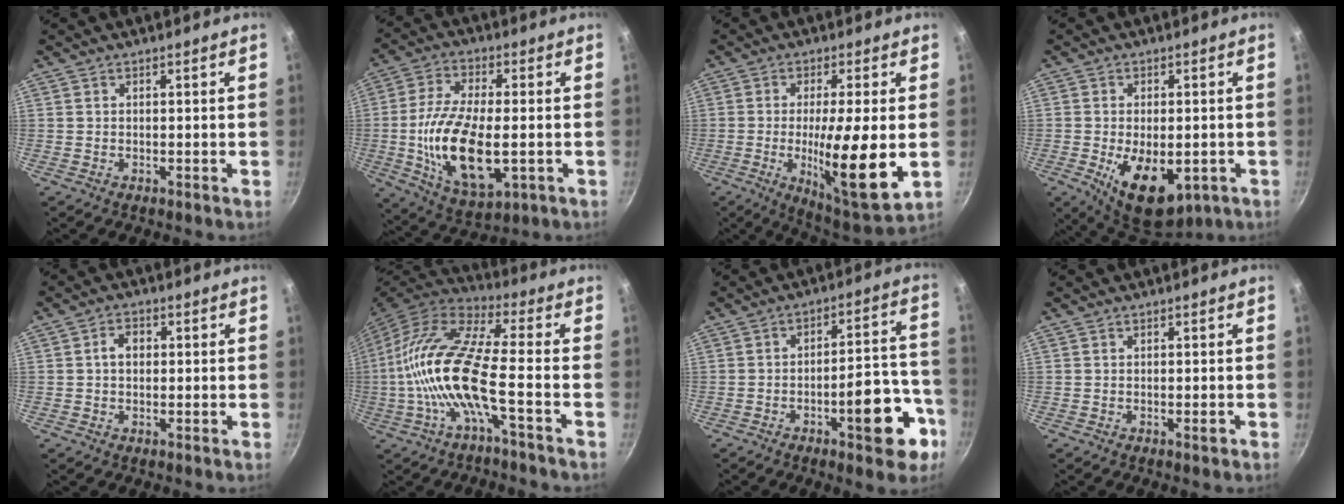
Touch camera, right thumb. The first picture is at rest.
{"total": 17.3, "force": [-2.6, 8.1, 15.1], "torque": [-0.284, -0.002, -0.043]}
{"total": 16.0, "force": [-2.0, 2.9, 15.6], "torque": [-0.255, -0.017, -0.029]}
{"total": 13.1, "force": [-3.9, 7.2, 10.2], "torque": [-0.132, -0.005, -0.040]}
{"total": 3.5, "force": [0.3, 2.6, 2.3], "torque": [-0.023, 0.009, 0.001]}
{"total": 17.4, "force": [-3.7, 4.5, 16.3], "torque": [-0.326, 0.039, -0.088]}
{"total": 13.6, "force": [-6.1, 5.1, 11.1], "torque": [-0.114, 0.056, -0.079]}
{"total": 0.9, "force": [-0.4, 0.3, 0.7], "torque": [-0.011, 0.003, -0.004]}